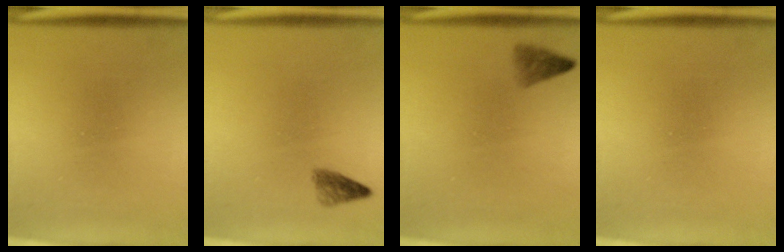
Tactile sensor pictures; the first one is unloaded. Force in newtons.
{"total": 1.7}
{"total": 1.0}
{"total": 0.0}